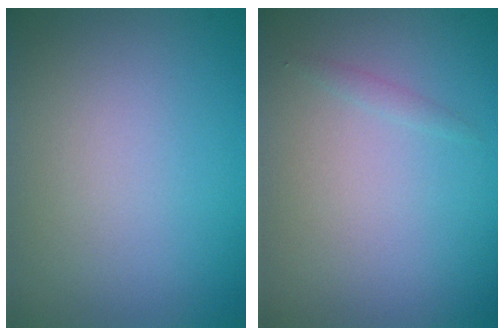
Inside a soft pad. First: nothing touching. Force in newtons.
{"total": 0.5, "press": 0.5, "slide": 0.1}